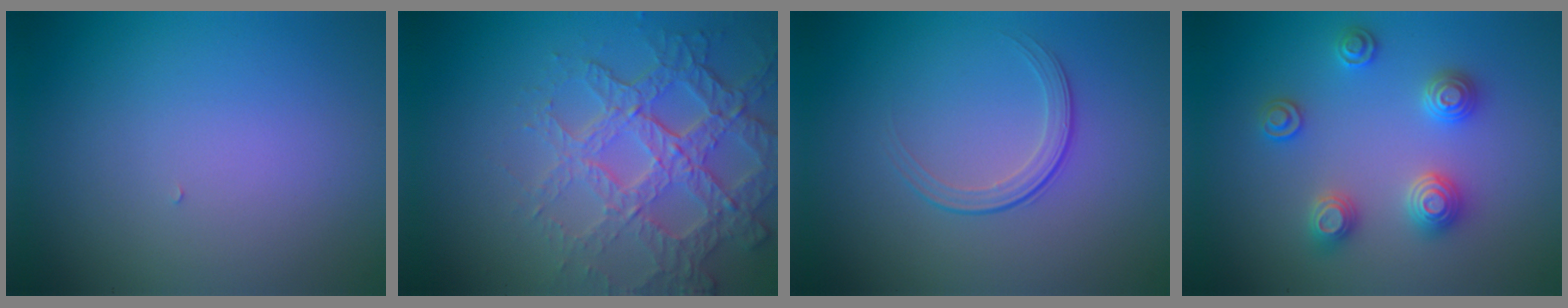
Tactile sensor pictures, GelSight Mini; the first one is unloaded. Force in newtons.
{"total": 7.3, "press": 5.2, "slide": 5.2}
{"total": 1.9, "press": 1.3, "slide": 1.5}
{"total": 3.2, "press": 3.2, "slide": 0.4}